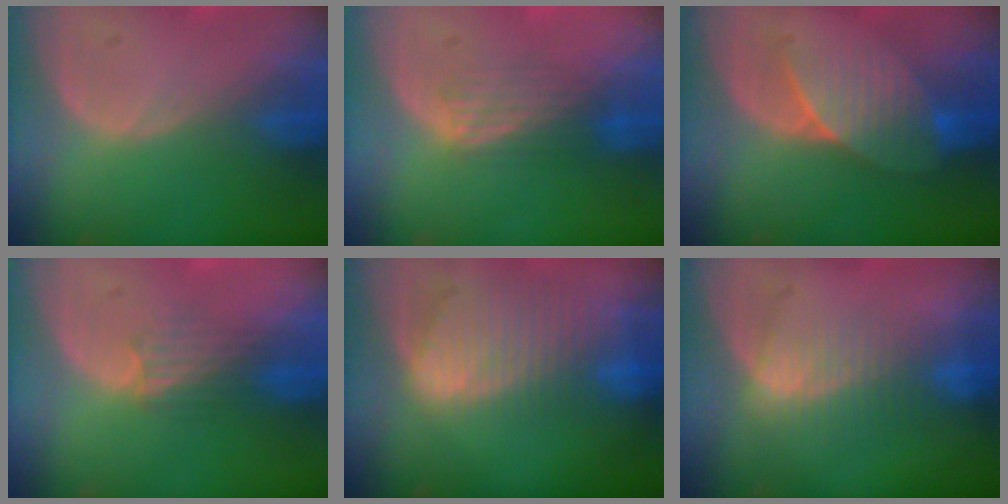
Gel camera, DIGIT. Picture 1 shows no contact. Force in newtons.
{"total": 3.8, "press": 3.8, "slide": 0.1}
{"total": 7.1, "press": 6.5, "slide": 2.8}
{"total": 3.3, "press": 3.2, "slide": 0.8}
{"total": 9.4, "press": 8.2, "slide": 4.6}
{"total": 7.4, "press": 6.2, "slide": 3.9}